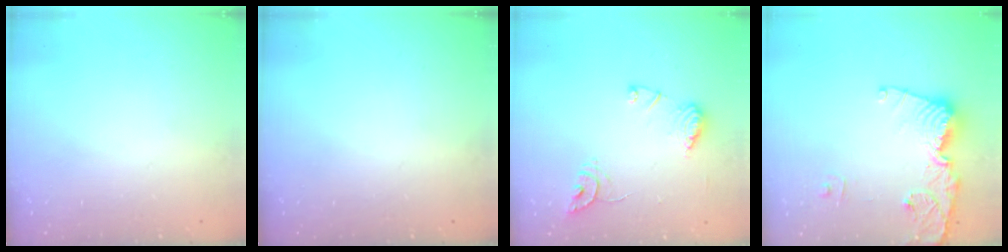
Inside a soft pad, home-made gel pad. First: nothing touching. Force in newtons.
{"total": 0.0}
{"total": 10.8, "press": 10.8, "slide": 0.5}
{"total": 13.6, "press": 13.5, "slide": 1.8}